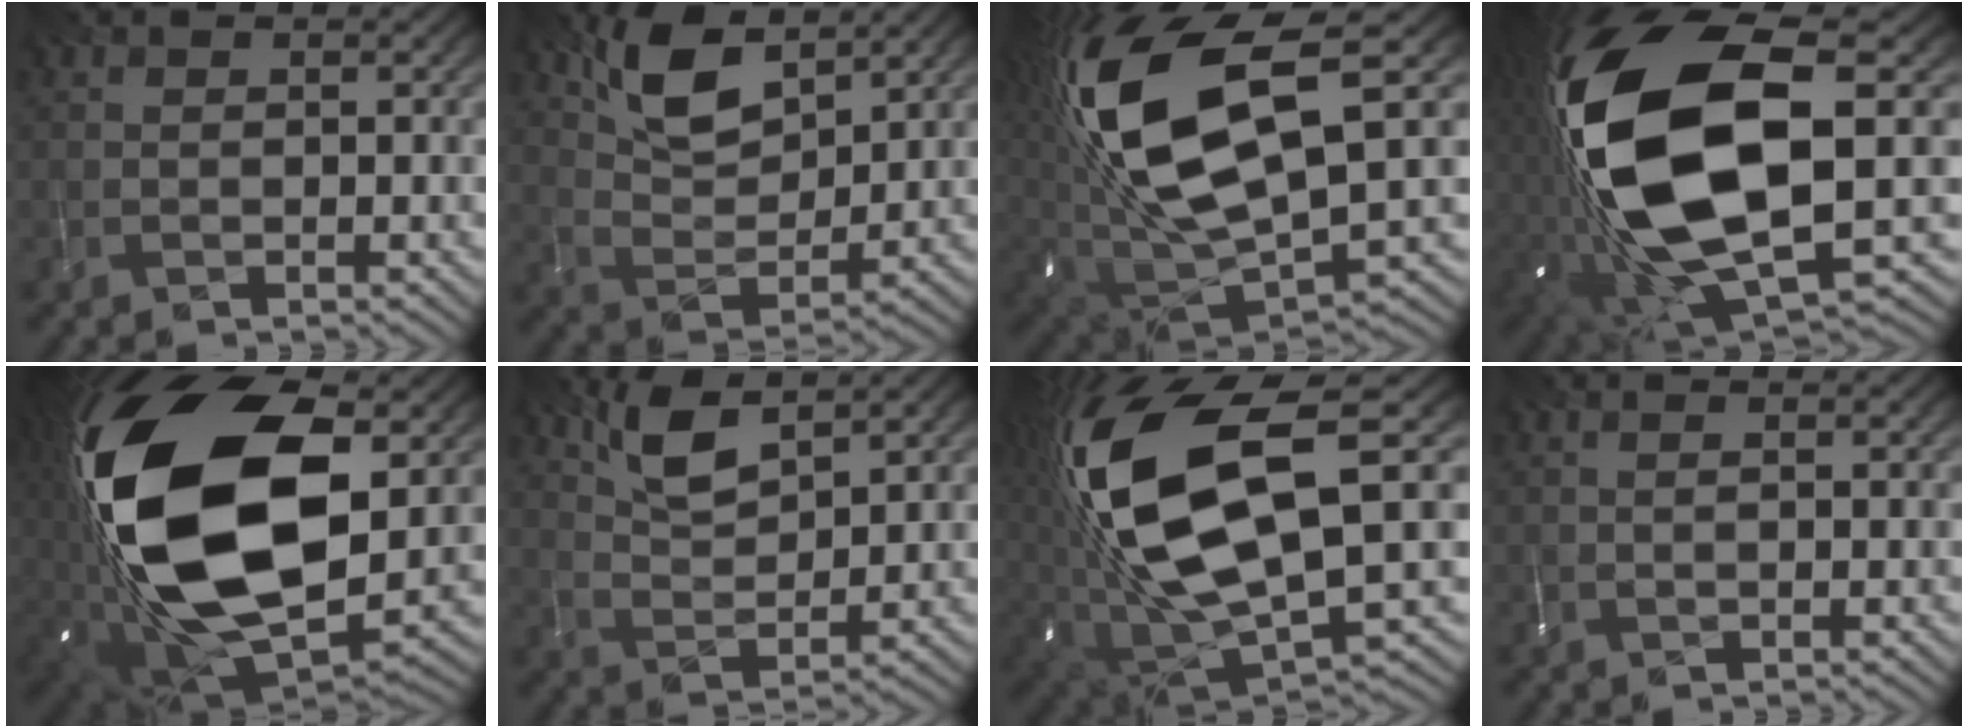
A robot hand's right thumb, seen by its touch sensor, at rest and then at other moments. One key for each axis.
{"total": 8.1, "fx": 5.2, "fy": 3.3, "fz": 5.2, "tx": -0.112, "ty": -0.002, "tz": 0.105}
{"total": 18.0, "fx": 4.8, "fy": 9.2, "fz": 14.7, "tx": -0.336, "ty": -0.008, "tz": 0.096}
{"total": 20.6, "fx": -0.2, "fy": 9.8, "fz": 18.1, "tx": -0.418, "ty": -0.064, "tz": 0.022}
{"total": 22.5, "fx": 2.3, "fy": 13.7, "fz": 17.7, "tx": -0.412, "ty": -0.049, "tz": 0.058}
{"total": 6.0, "fx": 4.0, "fy": 2.0, "fz": 4.0, "tx": -0.094, "ty": 0.000, "tz": 0.083}
{"total": 18.7, "fx": 3.3, "fy": 9.5, "fz": 15.8, "tx": -0.353, "ty": -0.024, "tz": 0.069}
{"total": 0.8, "fx": 0.2, "fy": 0.0, "fz": 0.8, "tx": -0.019, "ty": 0.004, "tz": 0.002}